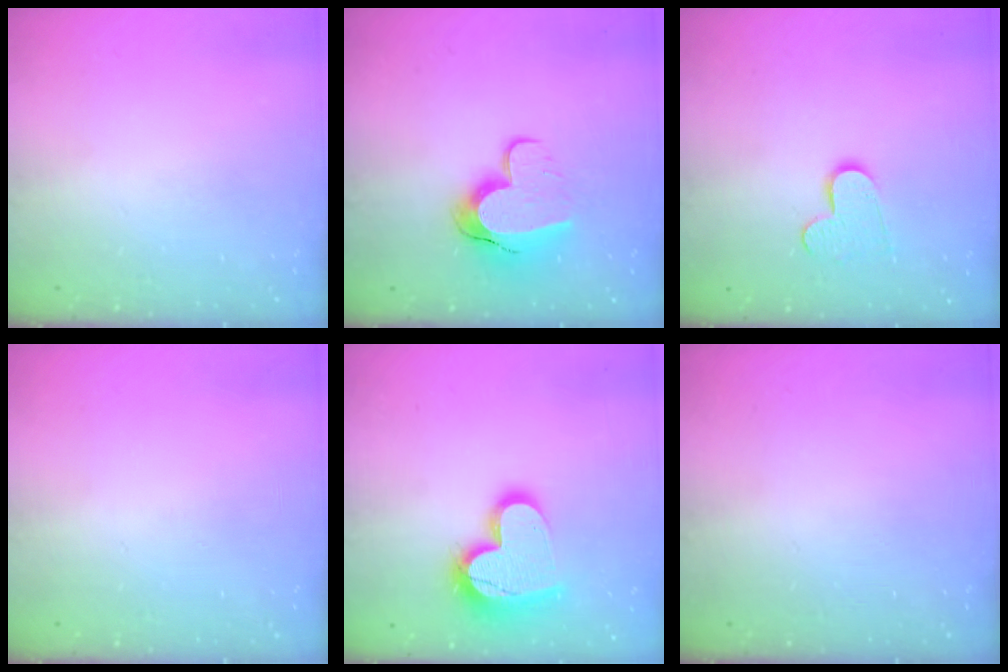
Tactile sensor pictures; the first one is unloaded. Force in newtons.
{"total": 11.8, "press": 11.7, "slide": 1.0}
{"total": 8.5, "press": 8.5, "slide": 0.5}
{"total": 0.0}
{"total": 17.4, "press": 17.3, "slide": 1.3}
{"total": 0.0}